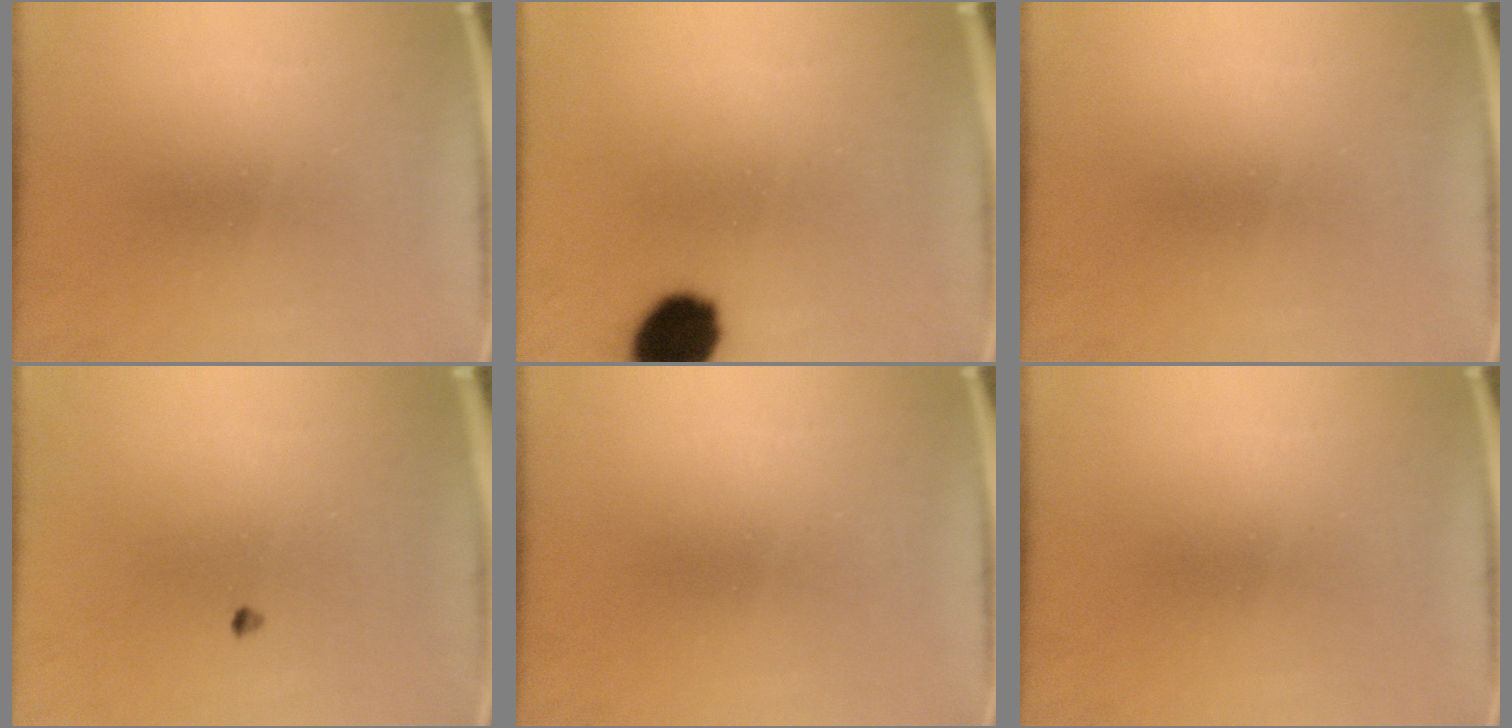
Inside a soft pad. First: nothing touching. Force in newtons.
{"total": 11.5}
{"total": 0.0}
{"total": 0.7}
{"total": 0.0}
{"total": 0.0}